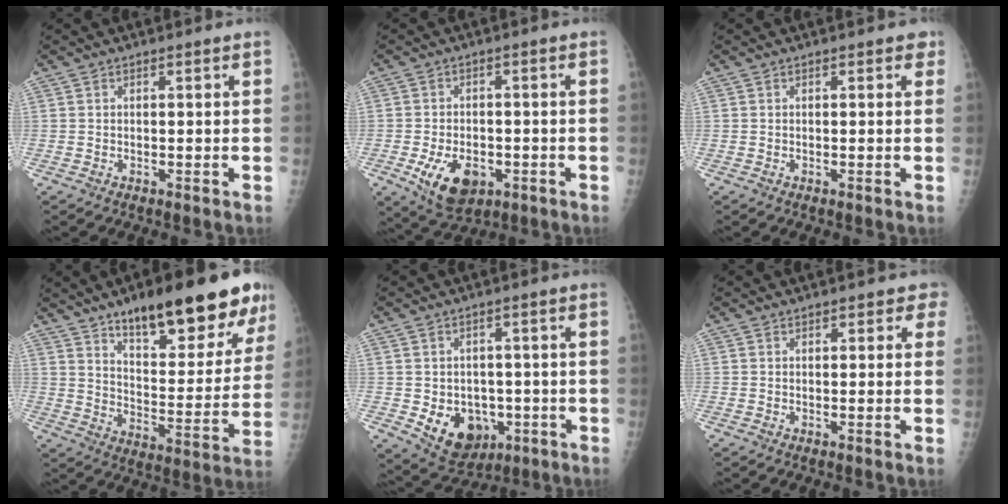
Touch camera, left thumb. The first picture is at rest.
{"total": 9.3, "force": [-3.6, 5.7, 6.4], "torque": [-0.095, 0.004, -0.048]}
{"total": 0.9, "force": [0.5, 0.6, 0.5], "torque": [0.007, 0.001, -0.001]}
{"total": 24.0, "force": [15.5, 8.1, 16.4], "torque": [-0.185, -0.058, 0.230]}
{"total": 10.3, "force": [-2.9, 8.0, 5.9], "torque": [-0.060, 0.010, -0.025]}
{"total": 2.1, "force": [1.1, 1.5, 1.1], "torque": [0.014, 0.001, 0.006]}